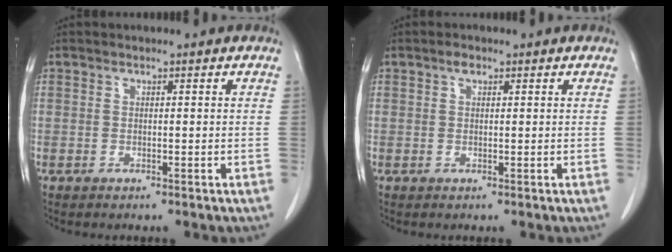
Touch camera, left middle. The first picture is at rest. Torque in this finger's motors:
{"motor_torque": [0.06, -0.04, -0.01, 0.00]}